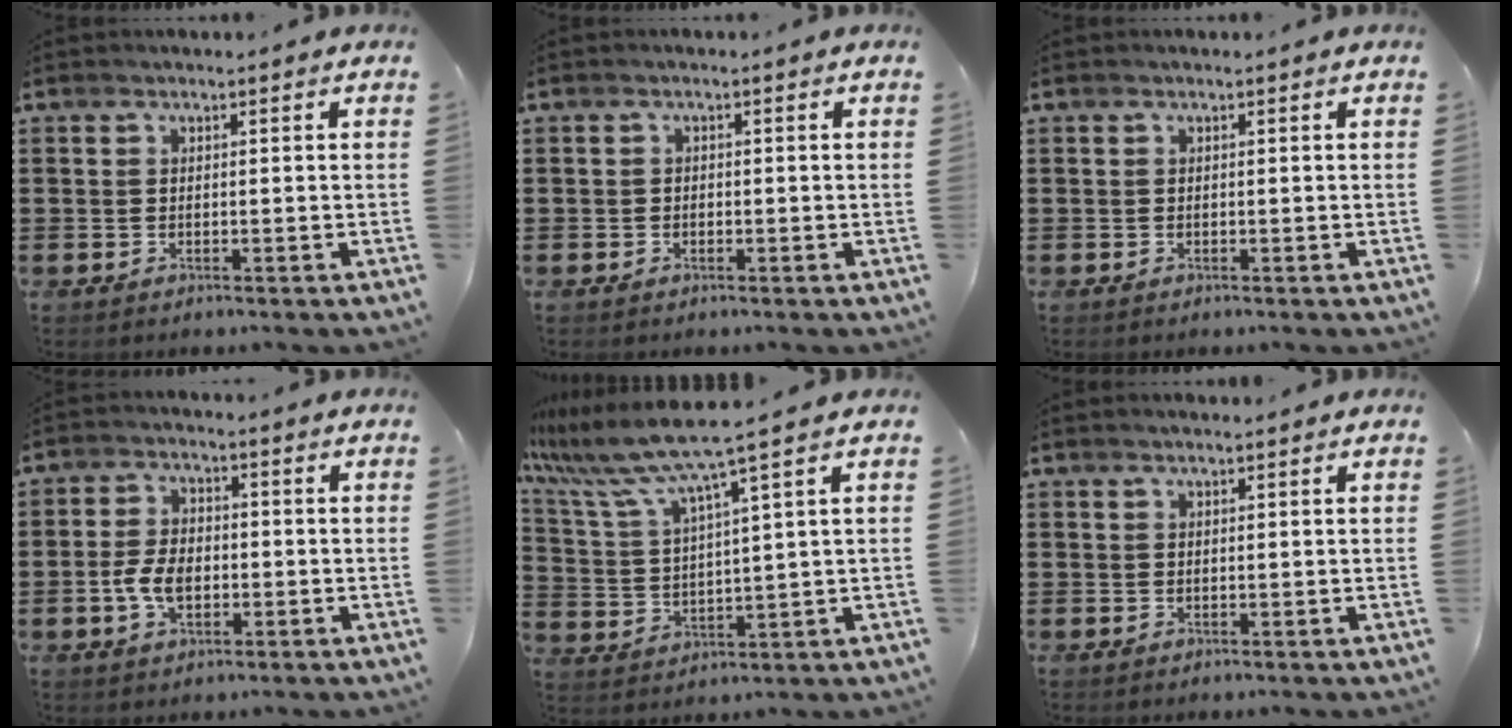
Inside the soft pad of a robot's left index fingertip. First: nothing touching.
{"total": 0.7, "force": [-0.4, 0.6, 0.2], "torque": [-0.007, 0.001, -0.008]}
{"total": 0.0}
{"total": 5.4, "force": [-1.2, 3.2, 4.1], "torque": [-0.095, 0.001, -0.026]}
{"total": 8.0, "force": [6.4, -0.5, 4.8], "torque": [-0.119, -0.037, 0.107]}
{"total": 0.8, "force": [0.6, 0.0, 0.5], "torque": [-0.010, -0.001, 0.012]}